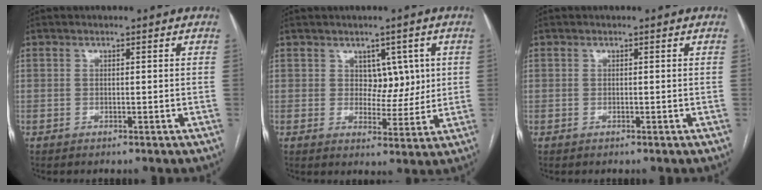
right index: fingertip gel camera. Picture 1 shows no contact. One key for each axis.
{"total": 4.8, "fx": 1.6, "fy": 3.3, "fz": 3.1, "tx": -0.031, "ty": 0.004, "tz": 0.029}
{"total": 0.0}